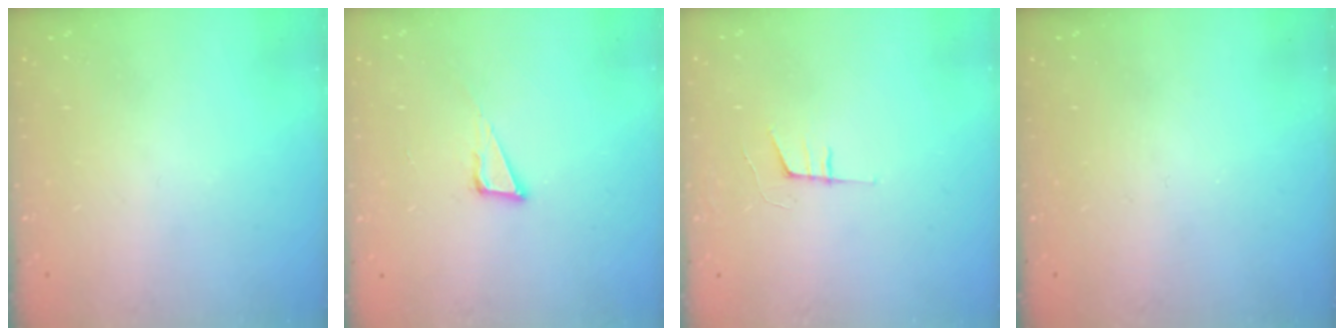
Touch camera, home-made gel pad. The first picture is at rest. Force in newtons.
{"total": 6.4, "press": 5.8, "slide": 2.6}
{"total": 6.1, "press": 5.2, "slide": 3.1}
{"total": 0.0}